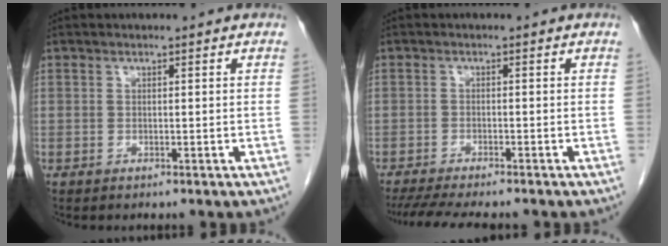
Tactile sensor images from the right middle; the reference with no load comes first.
{"total": 9.6, "force": [-8.3, 1.1, 4.7], "torque": [-0.069, -0.015, -0.124]}